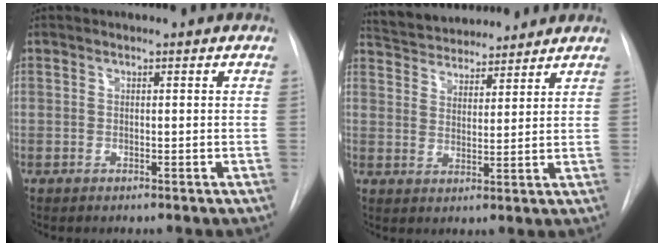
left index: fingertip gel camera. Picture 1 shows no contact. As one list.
[{"total": 12.1, "force": [11.3, 3.1, 3.1], "torque": [-0.047, 0.022, 0.180]}]